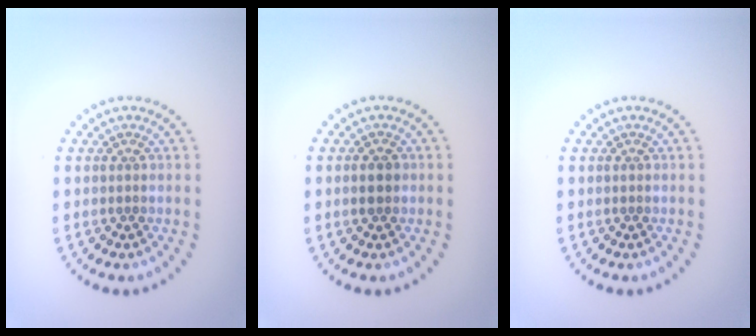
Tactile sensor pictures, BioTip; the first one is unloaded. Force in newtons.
{"total": 2.0, "press": 2.0, "slide": 0.0}
{"total": 0.0}